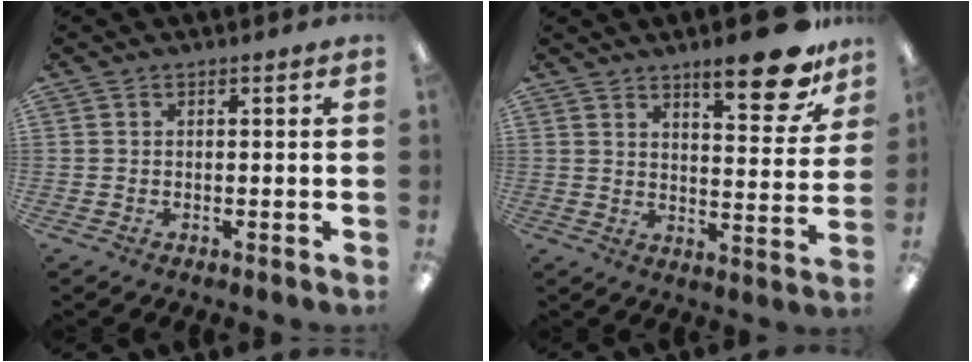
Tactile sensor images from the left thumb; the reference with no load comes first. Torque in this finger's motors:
{"motor_torque": [0.59, 0.21, 0.77, -0.80, 0.05]}